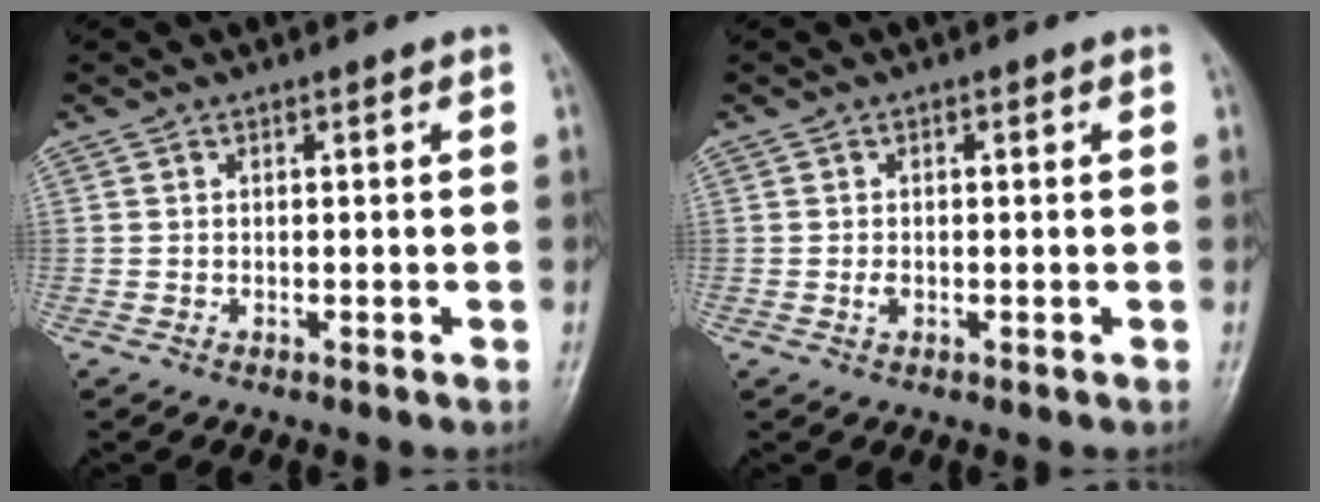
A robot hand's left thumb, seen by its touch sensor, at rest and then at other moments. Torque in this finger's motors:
{"motor_torque": [0.02, 0.02, 0.24, 0.11, 0.00]}